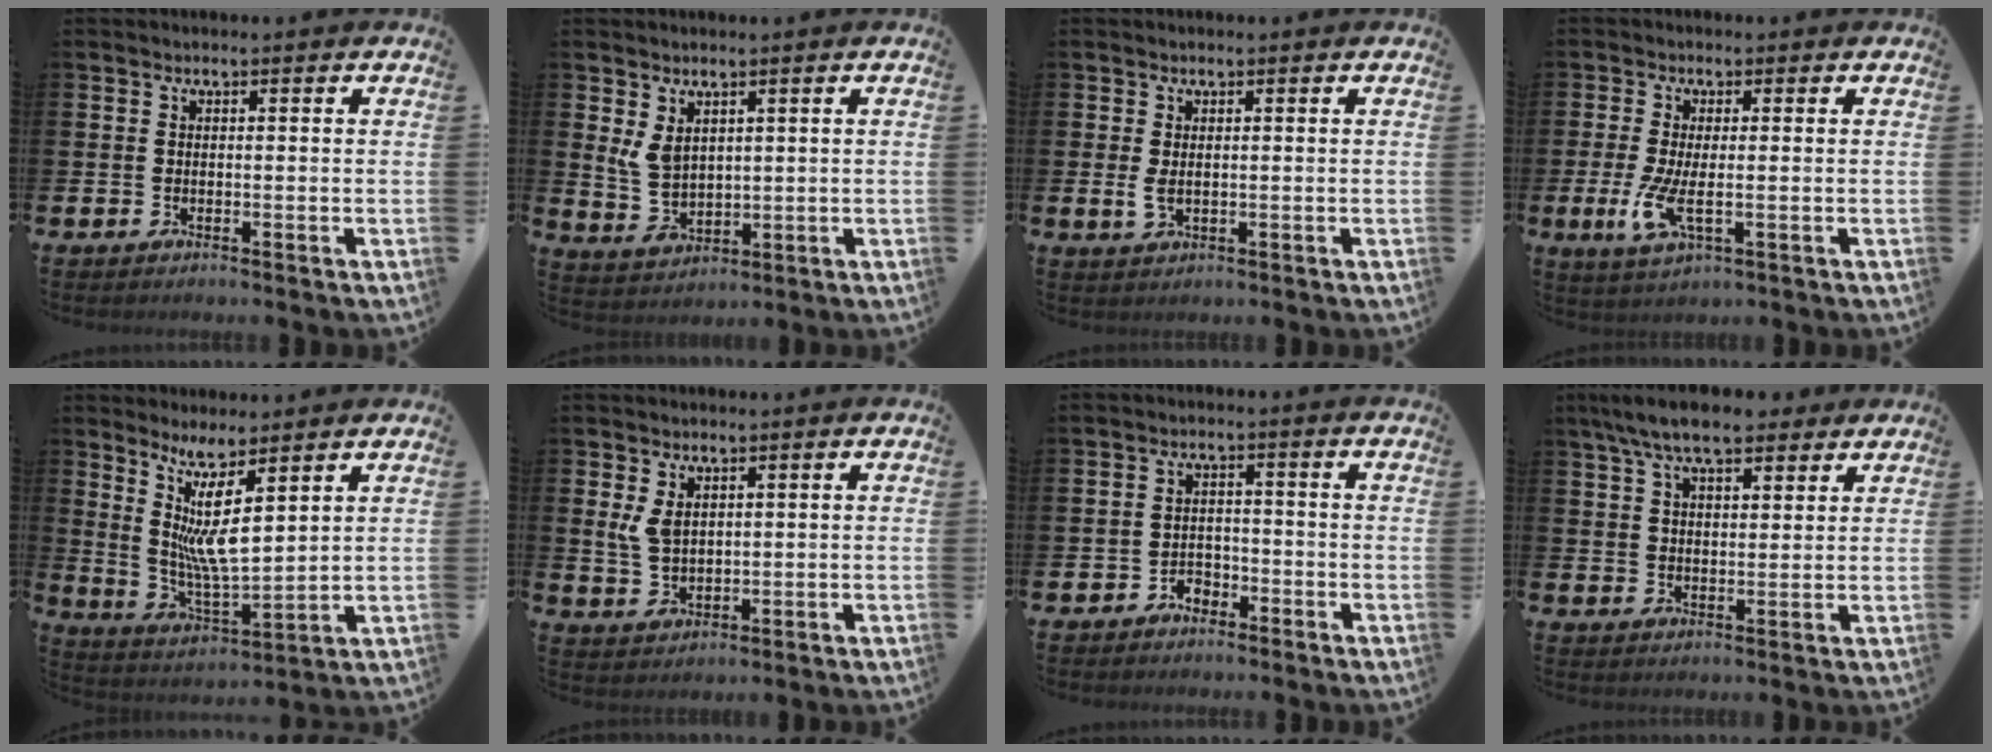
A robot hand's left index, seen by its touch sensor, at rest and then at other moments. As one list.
[{"total": 4.4, "force": [2.3, 2.7, 2.6], "torque": [-0.051, -0.004, 0.042]}, {"total": 2.0, "force": [0.3, 0.9, 1.7], "torque": [-0.027, -0.001, 0.003]}, {"total": 4.8, "force": [-0.6, 1.4, 4.5], "torque": [-0.091, -0.009, -0.012]}, {"total": 7.7, "force": [4.8, 1.0, 5.9], "torque": [-0.123, -0.036, 0.082]}, {"total": 3.8, "force": [1.7, 2.2, 2.6], "torque": [-0.042, -0.001, 0.028]}, {"total": 2.2, "force": [-1.8, 1.1, 0.3], "torque": [-0.016, 0.006, -0.040]}, {"total": 7.5, "force": [6.5, 2.1, 3.2], "torque": [-0.080, -0.014, 0.120]}]